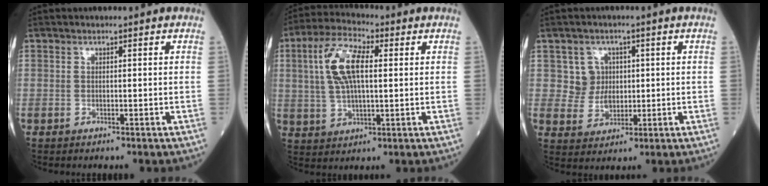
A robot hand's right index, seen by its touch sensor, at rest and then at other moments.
{"total": 10.1, "force": [2.3, 3.5, 9.2], "torque": [-0.197, 0.020, 0.045]}
{"total": 4.5, "force": [1.2, 4.3, 0.6], "torque": [-0.002, 0.008, 0.024]}